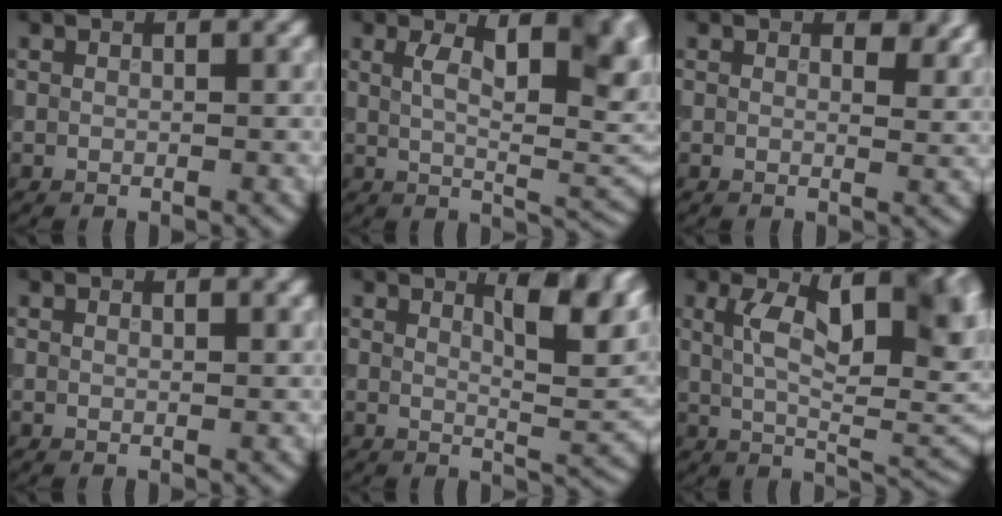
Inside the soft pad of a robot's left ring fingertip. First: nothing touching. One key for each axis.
{"total": 8.1, "fx": 2.2, "fy": 3.2, "fz": 7.1, "tx": -0.105, "ty": 0.001, "tz": 0.040}
{"total": 2.5, "fx": 1.2, "fy": 1.4, "fz": 1.7, "tx": -0.020, "ty": -0.001, "tz": 0.011}
{"total": 1.0, "fx": 0.8, "fy": 0.1, "fz": 0.4, "tx": -0.004, "ty": -0.003, "tz": 0.008}
{"total": 6.4, "fx": 2.8, "fy": 2.0, "fz": 5.4, "tx": -0.063, "ty": 0.001, "tz": 0.043}
{"total": 11.0, "fx": 2.4, "fy": 5.0, "fz": 9.5, "tx": -0.130, "ty": 0.002, "tz": 0.044}